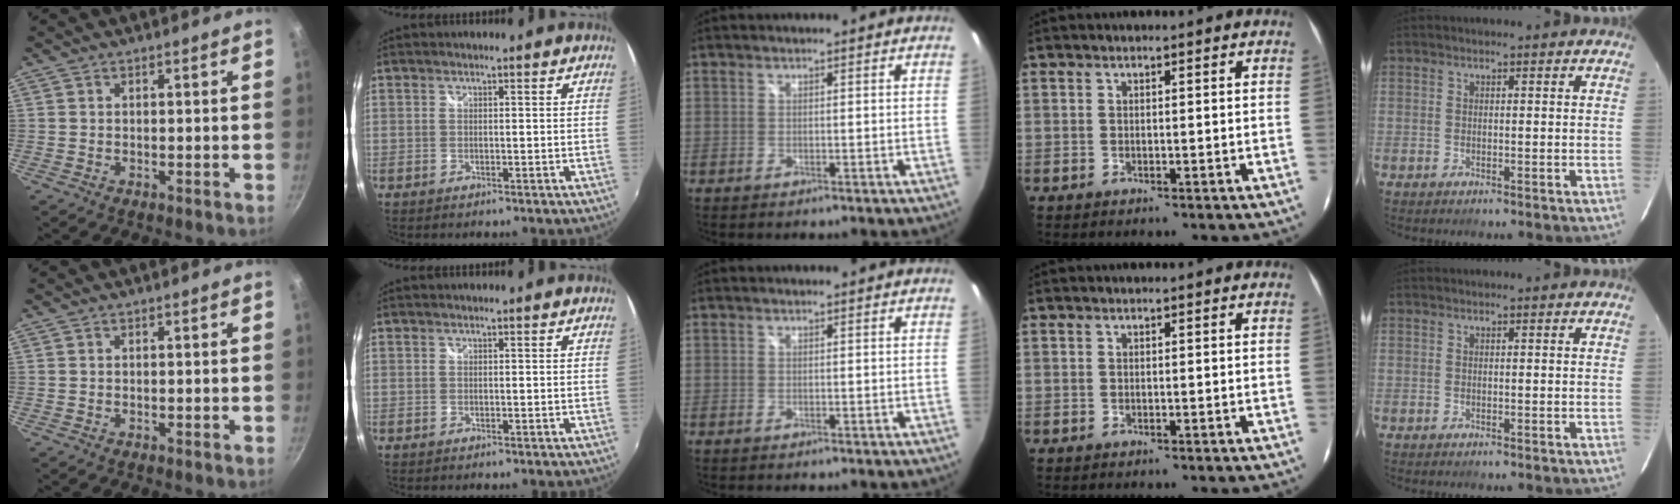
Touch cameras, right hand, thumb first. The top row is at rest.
{}